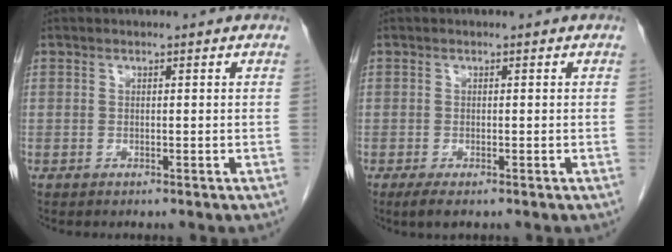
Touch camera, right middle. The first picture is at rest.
{"total": 1.9, "force": [-1.2, 0.4, 1.4], "torque": [-0.033, -0.008, -0.018]}